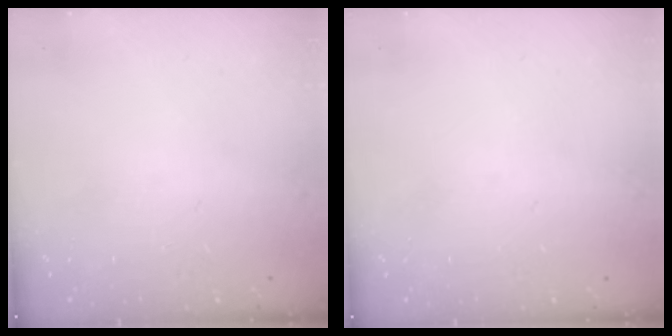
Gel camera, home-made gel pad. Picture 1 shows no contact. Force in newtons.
{"total": 0.0}